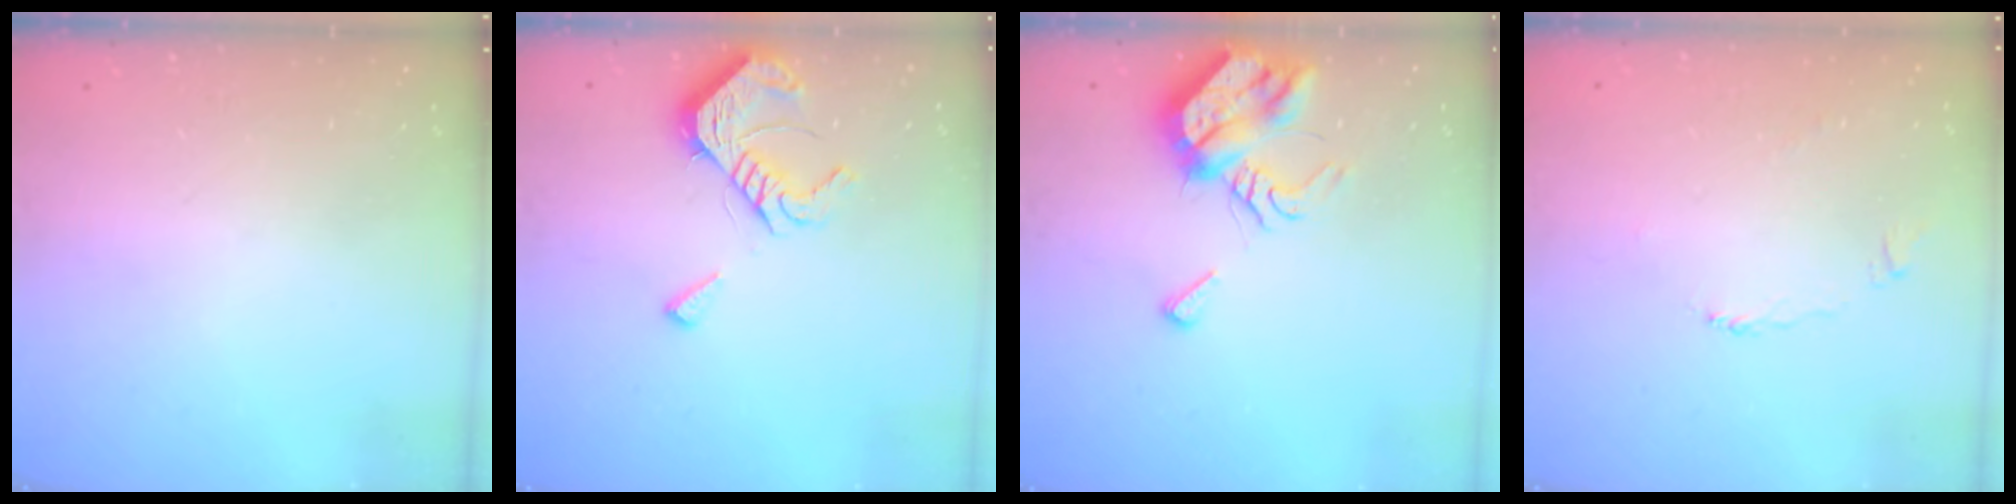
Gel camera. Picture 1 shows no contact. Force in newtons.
{"total": 11.1, "press": 11.1, "slide": 0.8}
{"total": 9.9, "press": 9.8, "slide": 1.1}
{"total": 2.2, "press": 2.2, "slide": 0.4}